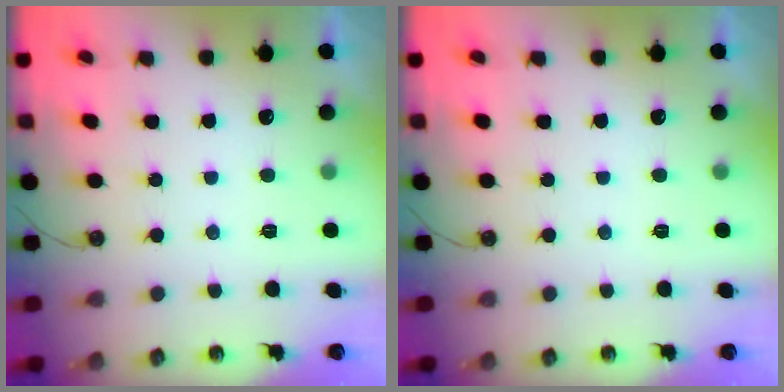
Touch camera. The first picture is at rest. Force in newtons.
{"total": 0.0}